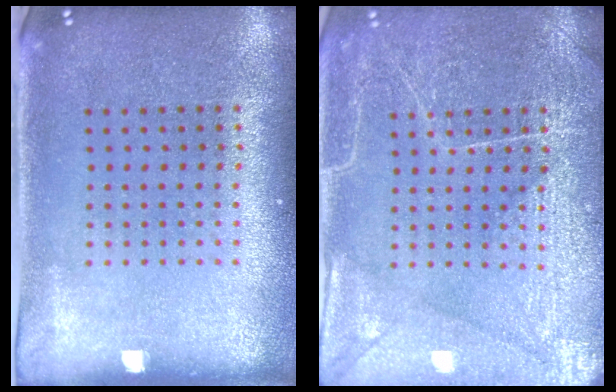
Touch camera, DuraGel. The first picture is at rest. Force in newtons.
{"total": 5.3, "press": 5.2, "slide": 0.6}